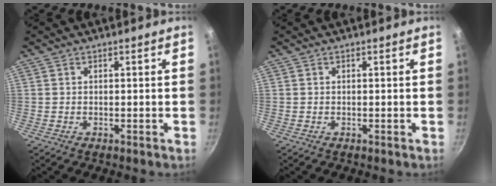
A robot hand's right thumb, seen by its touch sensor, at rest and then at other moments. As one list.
[{"total": 0.0}]